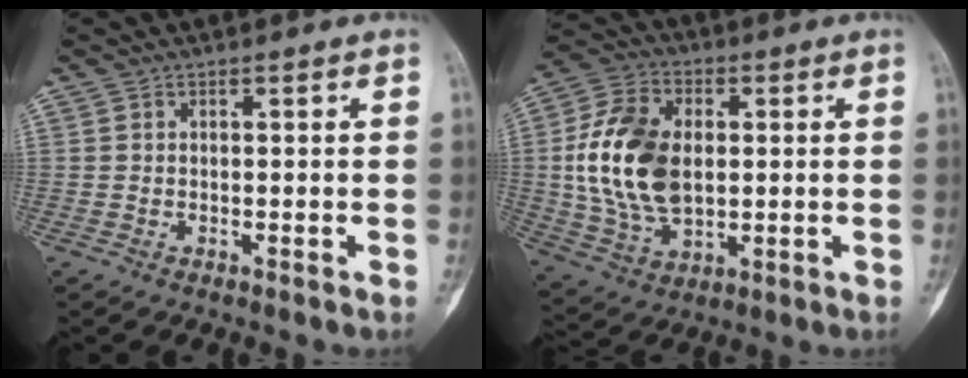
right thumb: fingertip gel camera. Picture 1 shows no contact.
{"total": 17.5, "force": [1.1, 11.4, 13.2], "torque": [-0.240, 0.002, 0.026]}